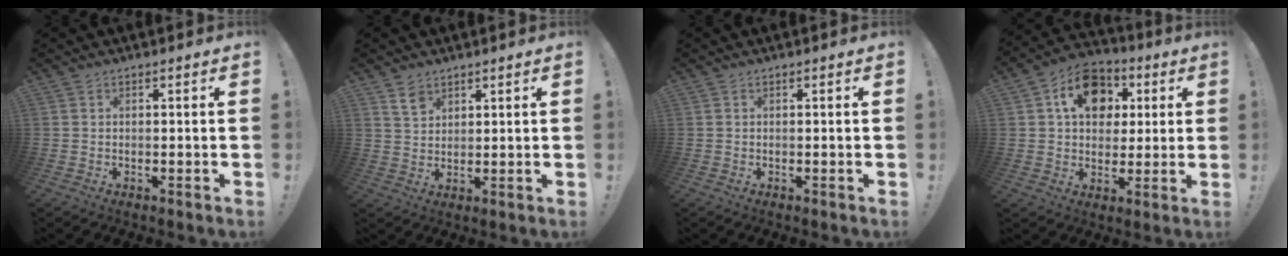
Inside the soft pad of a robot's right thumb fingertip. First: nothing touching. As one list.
[{"total": 4.8, "force": [3.4, 2.9, 1.8], "torque": [-0.023, -0.017, 0.063]}, {"total": 0.0}, {"total": 14.8, "force": [4.6, 11.4, 8.2], "torque": [-0.116, -0.002, 0.089]}]